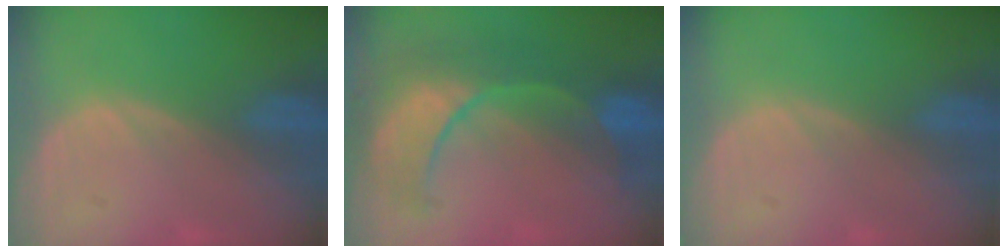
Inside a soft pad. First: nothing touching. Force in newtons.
{"total": 9.1, "press": 9.1, "slide": 0.7}
{"total": 0.0}